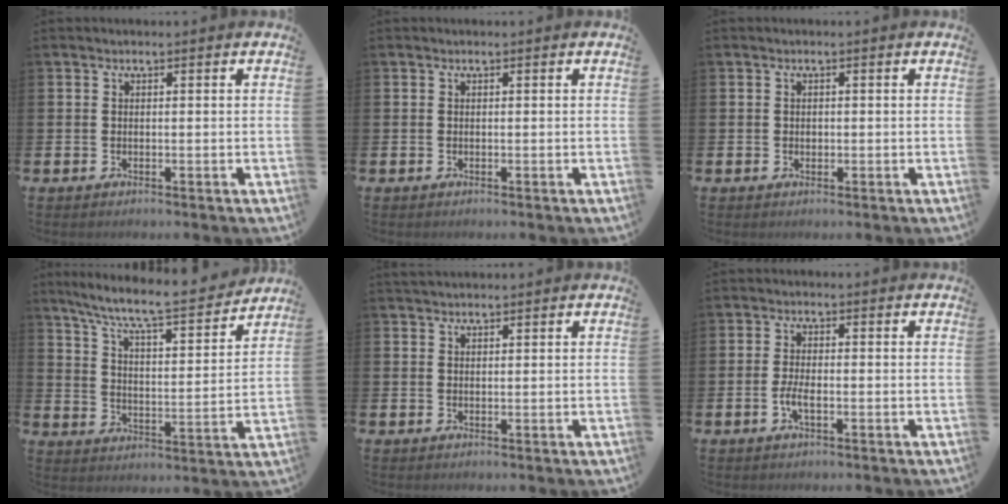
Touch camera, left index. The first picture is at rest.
{"total": 0.0}
{"total": 0.7, "force": [0.0, 0.6, 0.2], "torque": [0.010, 0.000, -0.004]}
{"total": 8.6, "force": [7.8, 0.8, 3.5], "torque": [-0.098, -0.055, 0.130]}
{"total": 1.3, "force": [1.3, 0.3, 0.2], "torque": [0.009, -0.002, 0.020]}
{"total": 2.5, "force": [-0.9, 0.8, 2.2], "torque": [-0.040, -0.003, -0.020]}